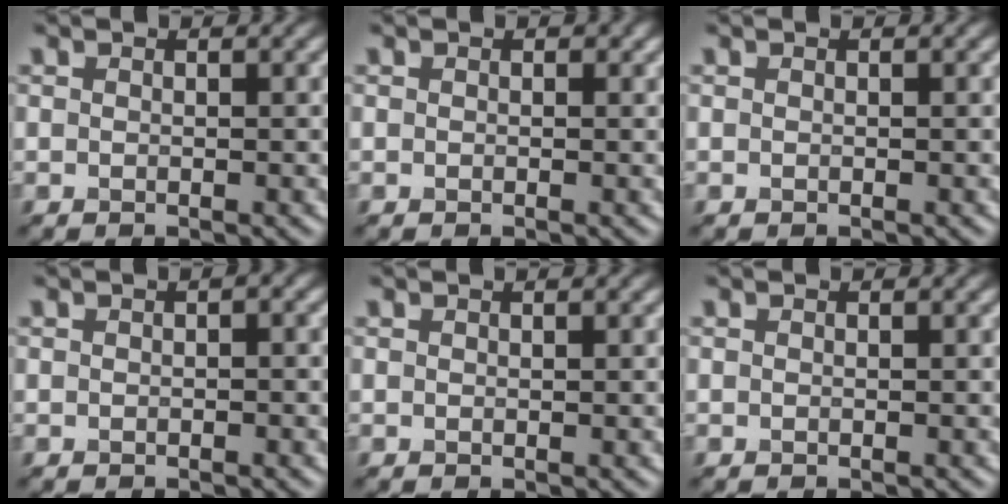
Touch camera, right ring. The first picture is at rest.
{"total": 0.6, "force": [0.2, 0.5, 0.3], "torque": [-0.002, 0.000, -0.004]}
{"total": 0.0}
{"total": 1.4, "force": [0.2, 0.8, 1.2], "torque": [-0.001, 0.015, -0.008]}
{"total": 0.0}
{"total": 0.0}